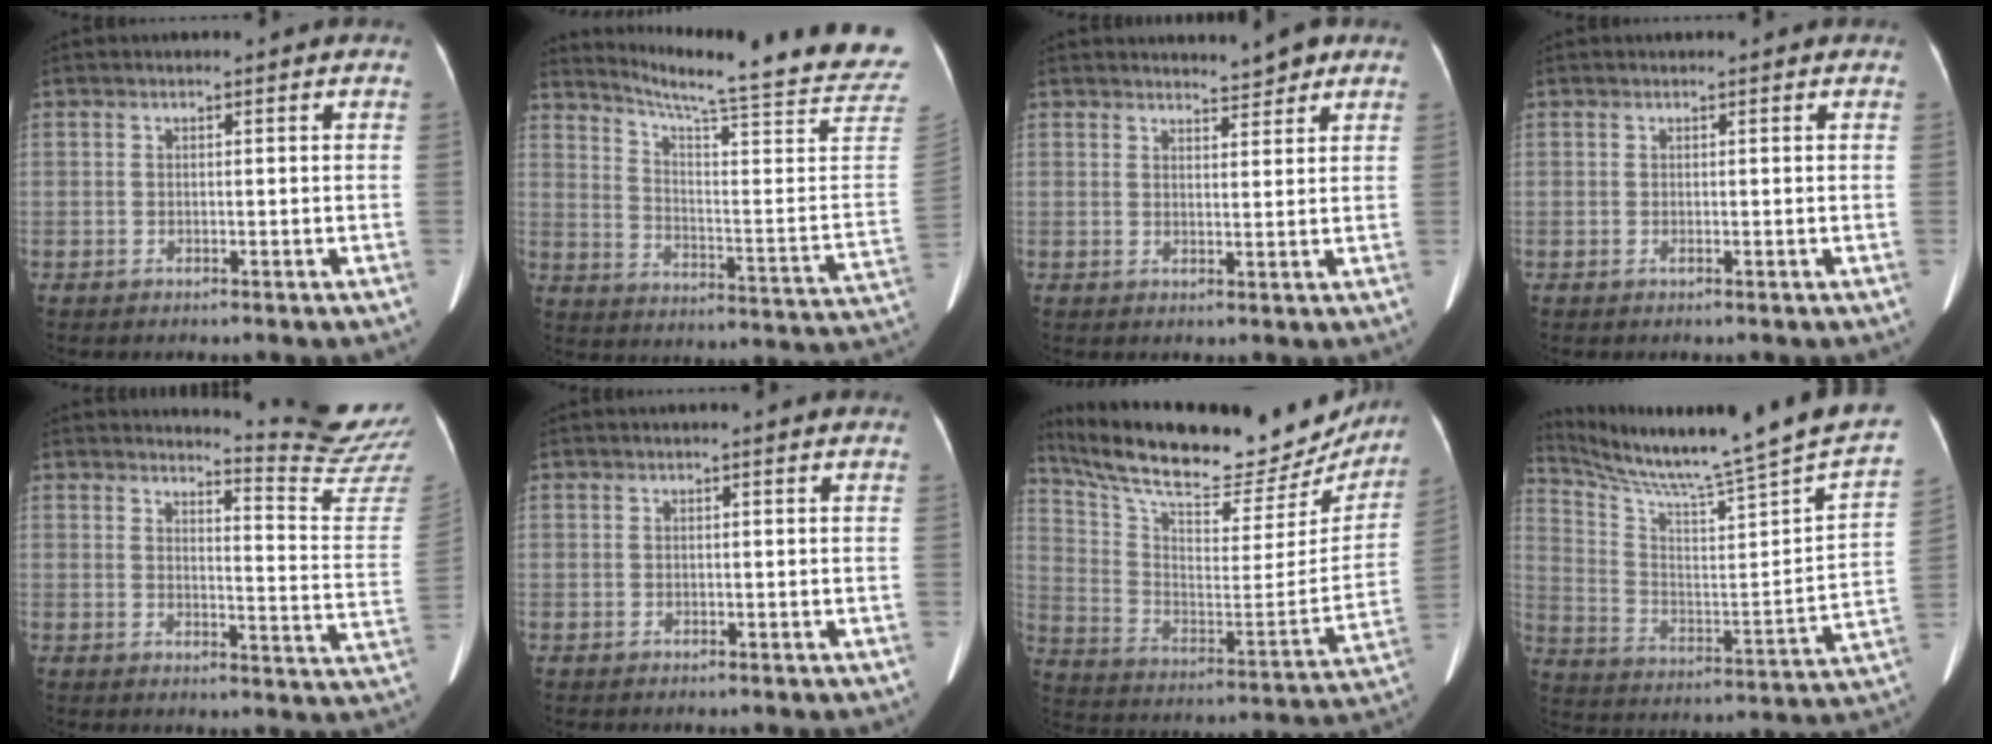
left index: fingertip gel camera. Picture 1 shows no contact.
{"total": 25.9, "force": [23.1, -0.9, 11.7], "torque": [-0.188, -0.133, 0.289]}
{"total": 2.9, "force": [2.8, 0.4, 0.7], "torque": [-0.018, -0.004, 0.038]}
{"total": 0.8, "force": [0.6, 0.1, 0.6], "torque": [-0.010, 0.009, 0.009]}
{"total": 12.9, "force": [12.6, -2.4, 0.5], "torque": [-0.012, -0.140, 0.139]}
{"total": 2.6, "force": [2.3, 0.0, 1.0], "torque": [-0.014, 0.021, 0.026]}
{"total": 28.6, "force": [24.9, 7.9, 11.6], "torque": [-0.203, -0.035, 0.353]}
{"total": 24.4, "force": [21.0, -1.3, 12.2], "torque": [-0.210, -0.085, 0.308]}